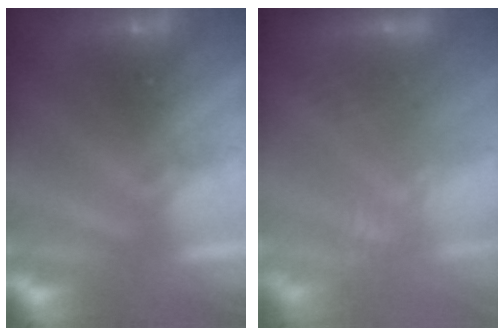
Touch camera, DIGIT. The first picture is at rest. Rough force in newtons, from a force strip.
{"total": 2.9}